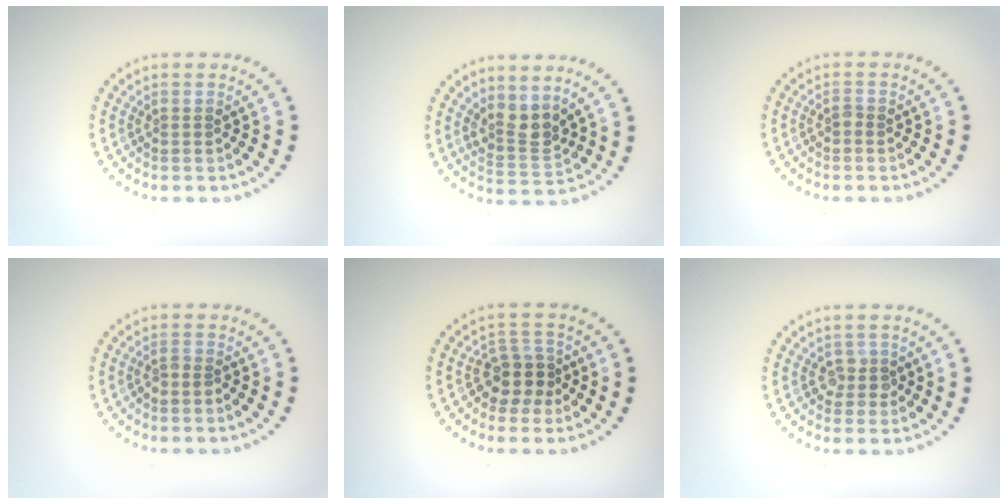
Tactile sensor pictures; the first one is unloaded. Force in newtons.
{"total": 2.7, "press": 2.1, "slide": 1.7}
{"total": 0.6, "press": 0.5, "slide": 0.3}
{"total": 1.0, "press": 0.5, "slide": 0.8}
{"total": 2.8, "press": 2.4, "slide": 1.5}
{"total": 1.3, "press": 1.1, "slide": 0.7}